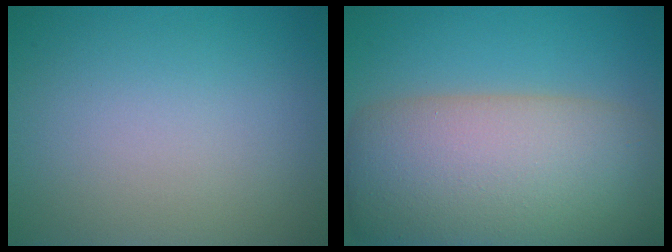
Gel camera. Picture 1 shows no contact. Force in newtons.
{"total": 13.5, "press": 13.5, "slide": 0.9}